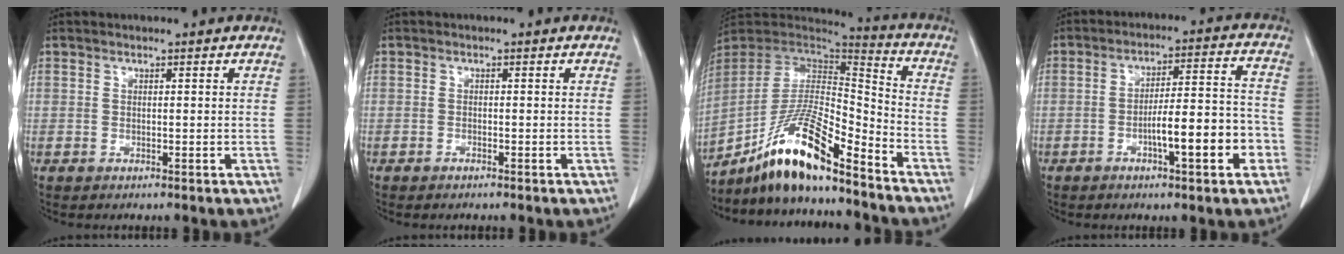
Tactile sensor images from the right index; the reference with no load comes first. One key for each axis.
{"total": 0.6, "fx": -0.6, "fy": 0.0, "fz": 0.3, "tx": -0.010, "ty": -0.001, "tz": -0.009}
{"total": 16.3, "fx": -11.6, "fy": 2.2, "fz": 11.2, "tx": -0.209, "ty": 0.002, "tz": -0.208}
{"total": 10.6, "fx": -3.9, "fy": 1.7, "fz": 9.7, "tx": -0.146, "ty": 0.023, "tz": -0.052}